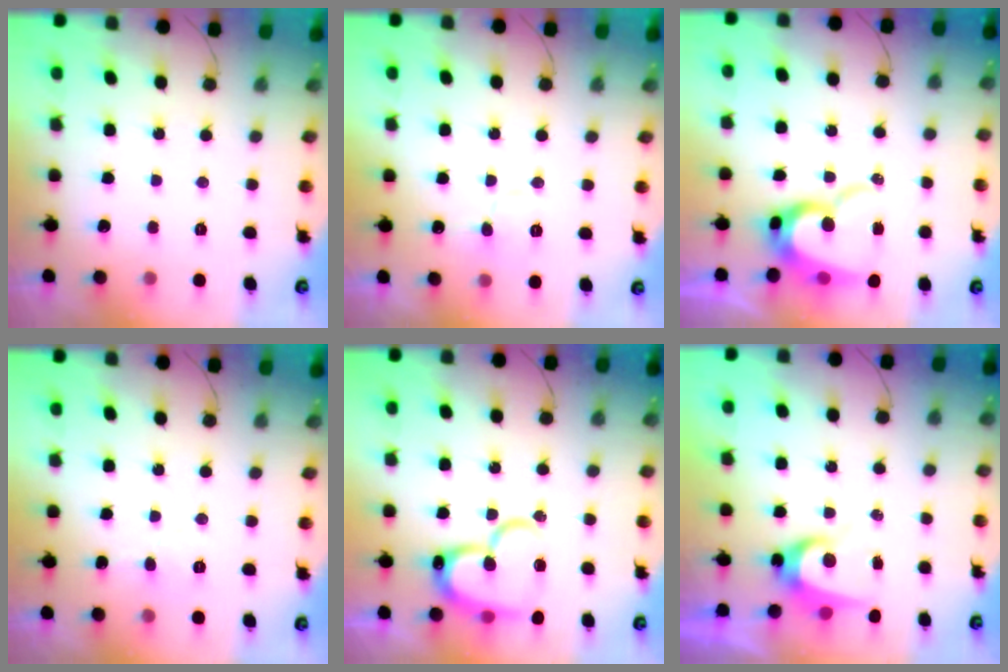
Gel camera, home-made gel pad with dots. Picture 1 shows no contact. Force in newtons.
{"total": 8.5, "press": 8.3, "slide": 1.9}
{"total": 13.9, "press": 13.9, "slide": 1.3}
{"total": 5.7, "press": 5.6, "slide": 0.6}
{"total": 19.0, "press": 18.9, "slide": 2.0}
{"total": 7.3, "press": 7.2, "slide": 0.3}